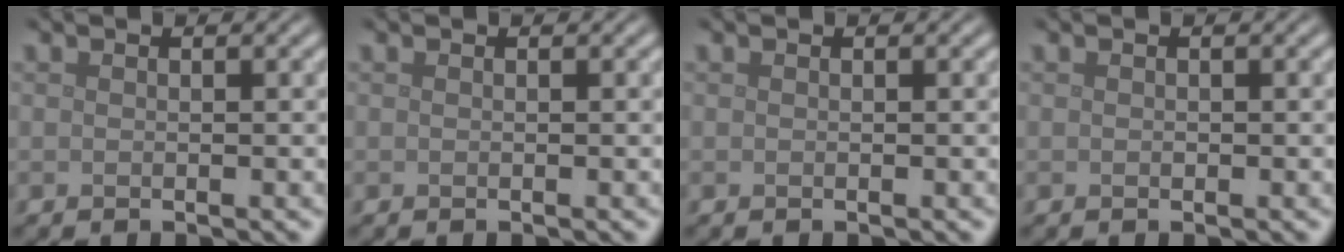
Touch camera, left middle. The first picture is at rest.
{"total": 0.0}
{"total": 0.0}
{"total": 0.0}